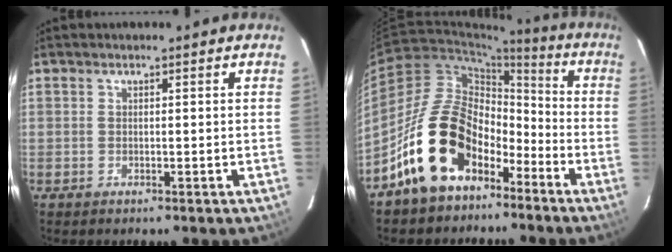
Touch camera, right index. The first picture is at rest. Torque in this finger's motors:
{"motor_torque": [1.25, -0.89, 0.99, 0.09]}